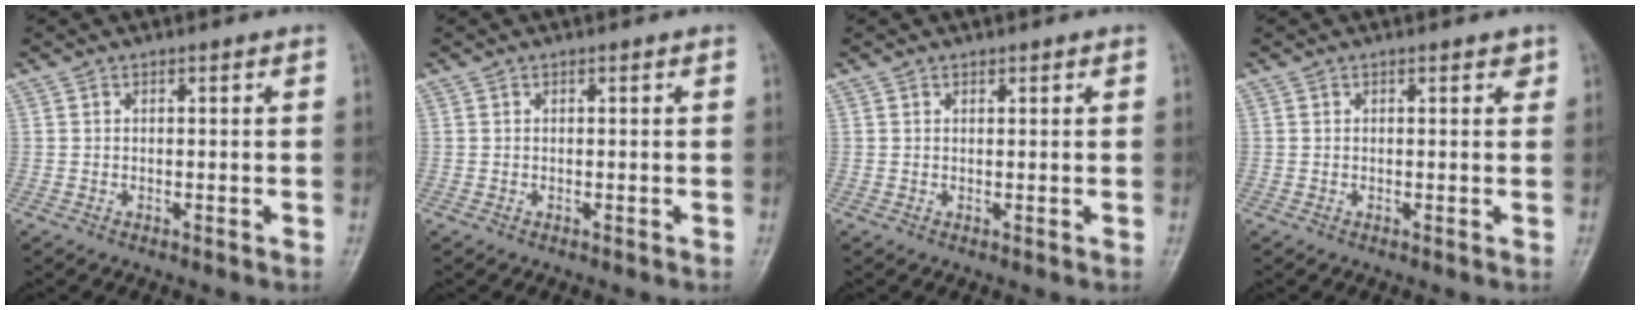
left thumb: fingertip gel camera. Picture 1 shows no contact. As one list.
[{"total": 0.0}, {"total": 0.7, "force": [0.6, 0.3, 0.2], "torque": [0.001, -0.004, 0.007]}, {"total": 1.7, "force": [1.1, 0.8, 1.1], "torque": [-0.006, -0.002, 0.010]}]